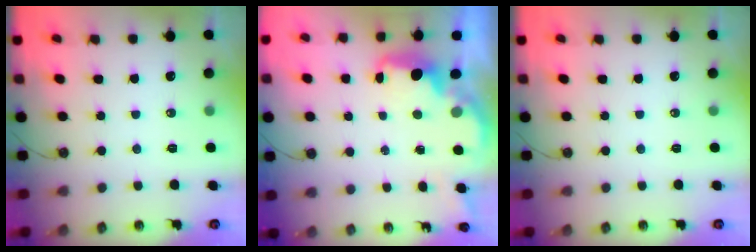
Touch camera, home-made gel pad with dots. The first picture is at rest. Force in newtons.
{"total": 2.7, "press": 2.6, "slide": 0.5}
{"total": 0.0}